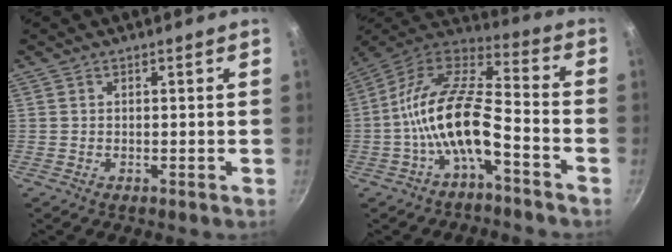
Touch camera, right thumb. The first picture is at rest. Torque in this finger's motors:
{"motor_torque": [0.90, 0.70, 1.94, -0.83, 0.73]}